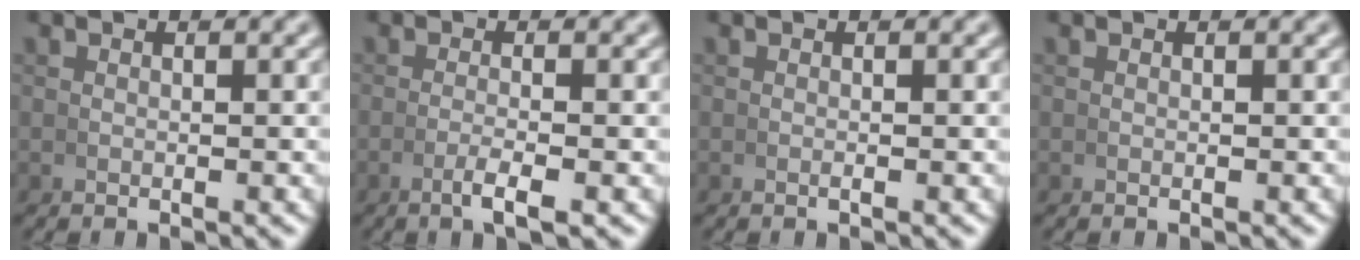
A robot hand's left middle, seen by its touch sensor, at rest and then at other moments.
{"total": 2.2, "force": [-1.2, 0.2, 1.8], "torque": [-0.045, -0.006, -0.021]}
{"total": 0.0}
{"total": 0.0}